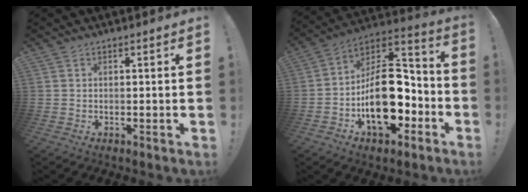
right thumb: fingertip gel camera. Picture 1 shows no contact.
{"total": 22.5, "force": [-5.7, 13.3, 17.2], "torque": [-0.254, 0.039, -0.078]}